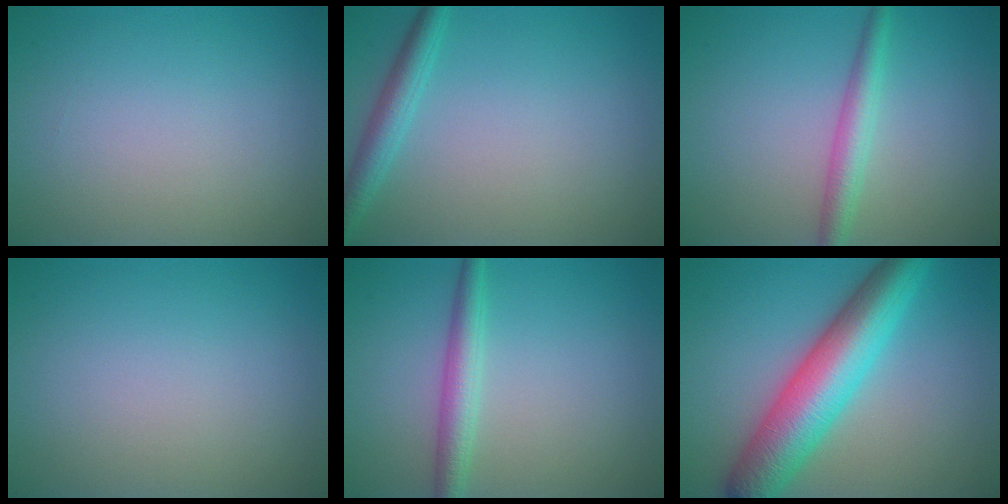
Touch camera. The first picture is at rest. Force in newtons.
{"total": 2.5, "press": 2.5, "slide": 0.1}
{"total": 2.7, "press": 2.7, "slide": 0.0}
{"total": 0.0}
{"total": 2.8, "press": 2.8, "slide": 0.0}
{"total": 9.0, "press": 9.0, "slide": 0.1}